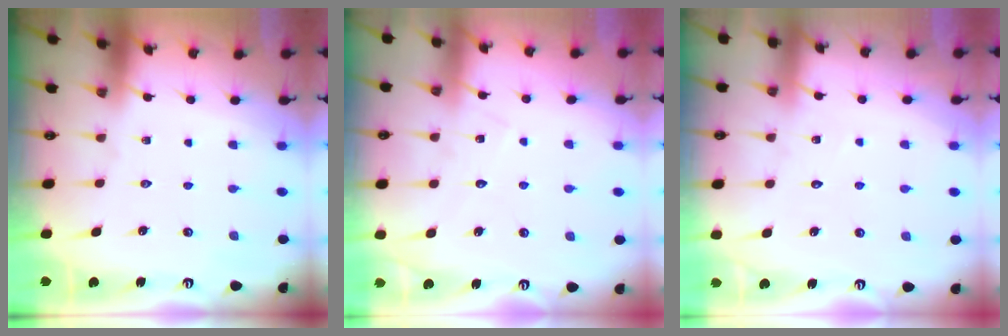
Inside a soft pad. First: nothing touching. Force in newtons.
{"total": 6.3, "press": 6.3, "slide": 0.4}
{"total": 4.0, "press": 4.0, "slide": 0.4}